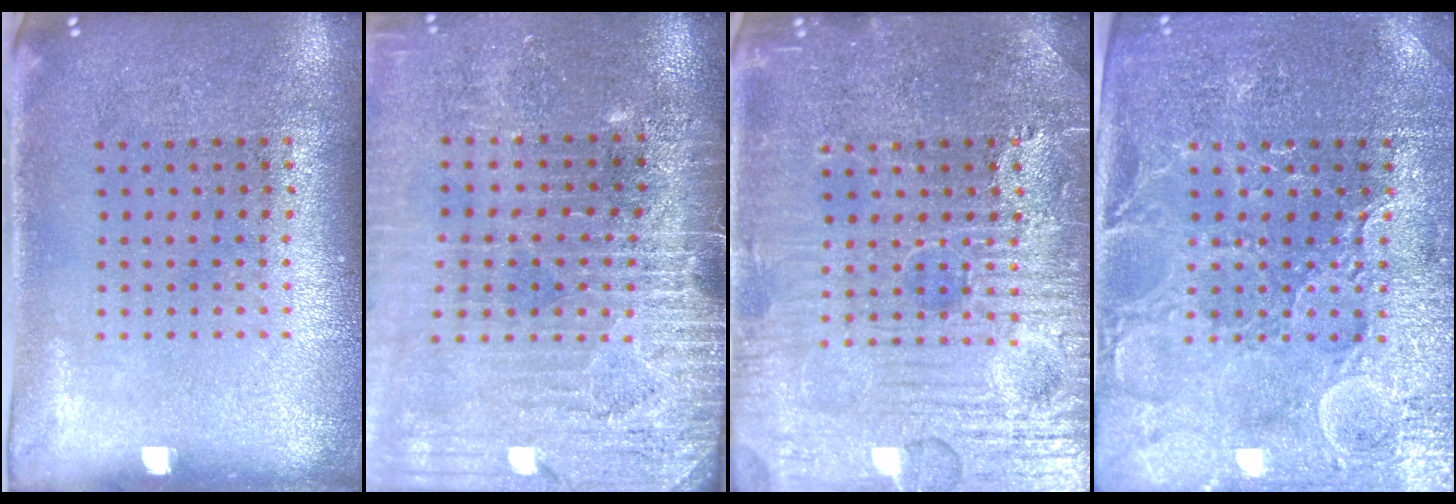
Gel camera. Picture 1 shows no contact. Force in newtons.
{"total": 3.4, "press": 3.2, "slide": 1.2}
{"total": 4.9, "press": 4.9, "slide": 0.4}
{"total": 3.9, "press": 3.8, "slide": 1.0}